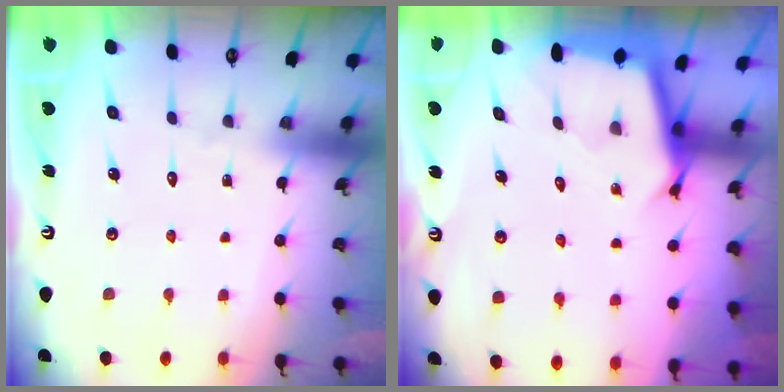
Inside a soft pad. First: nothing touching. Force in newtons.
{"total": 2.7, "press": 2.7, "slide": 0.1}